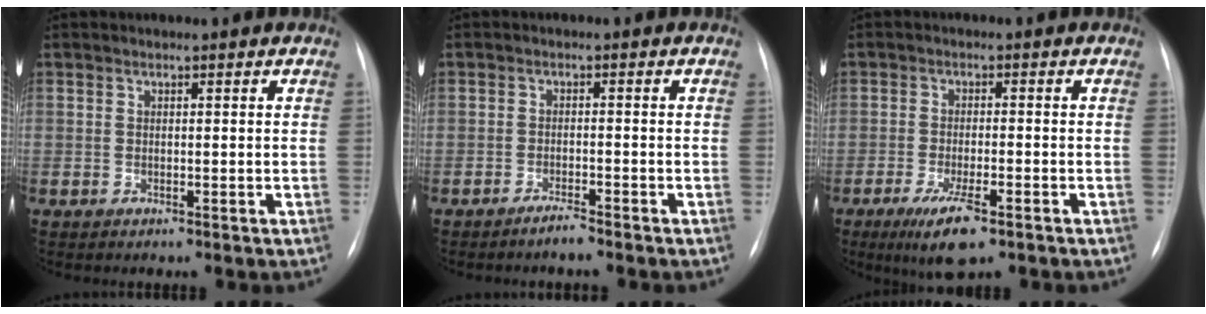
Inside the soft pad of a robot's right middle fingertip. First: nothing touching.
{"total": 2.1, "force": [-1.9, -0.1, 0.9], "torque": [-0.021, -0.003, -0.035]}
{"total": 6.6, "force": [-3.9, 1.3, 5.2], "torque": [-0.100, -0.015, -0.061]}